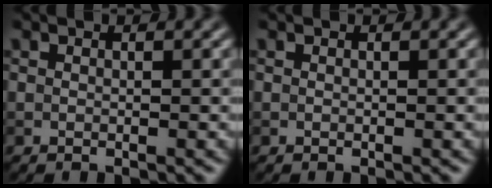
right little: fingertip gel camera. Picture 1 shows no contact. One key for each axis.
{"total": 0.0}